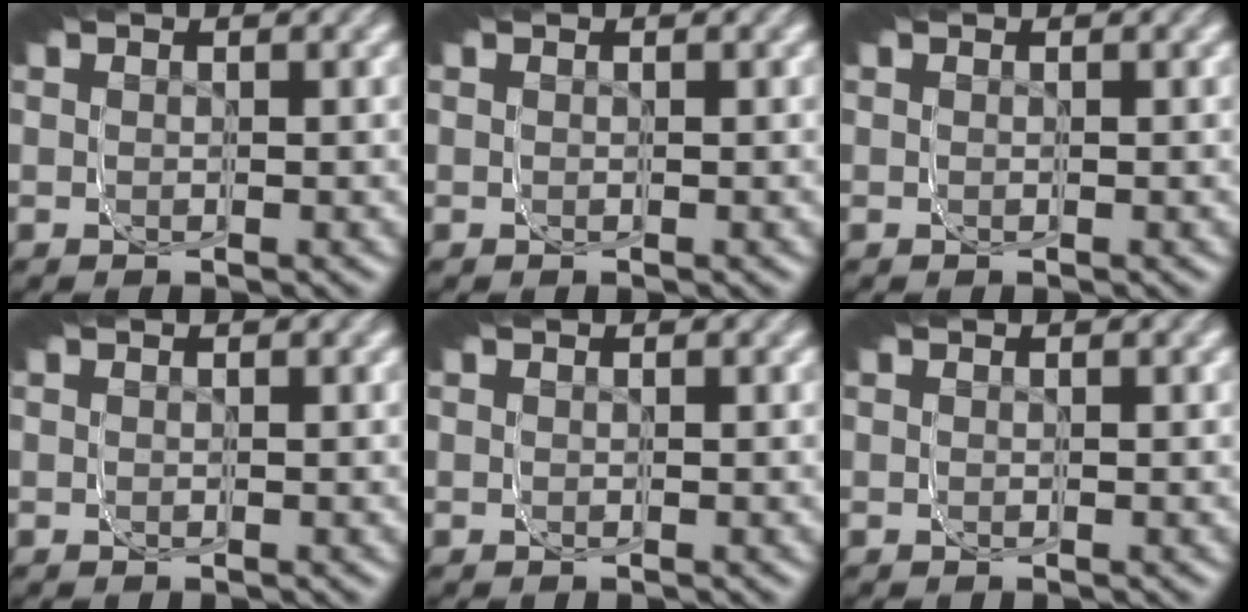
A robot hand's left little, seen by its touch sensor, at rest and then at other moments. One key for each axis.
{"total": 0.0}
{"total": 0.0}
{"total": 0.0}
{"total": 0.0}
{"total": 0.0}